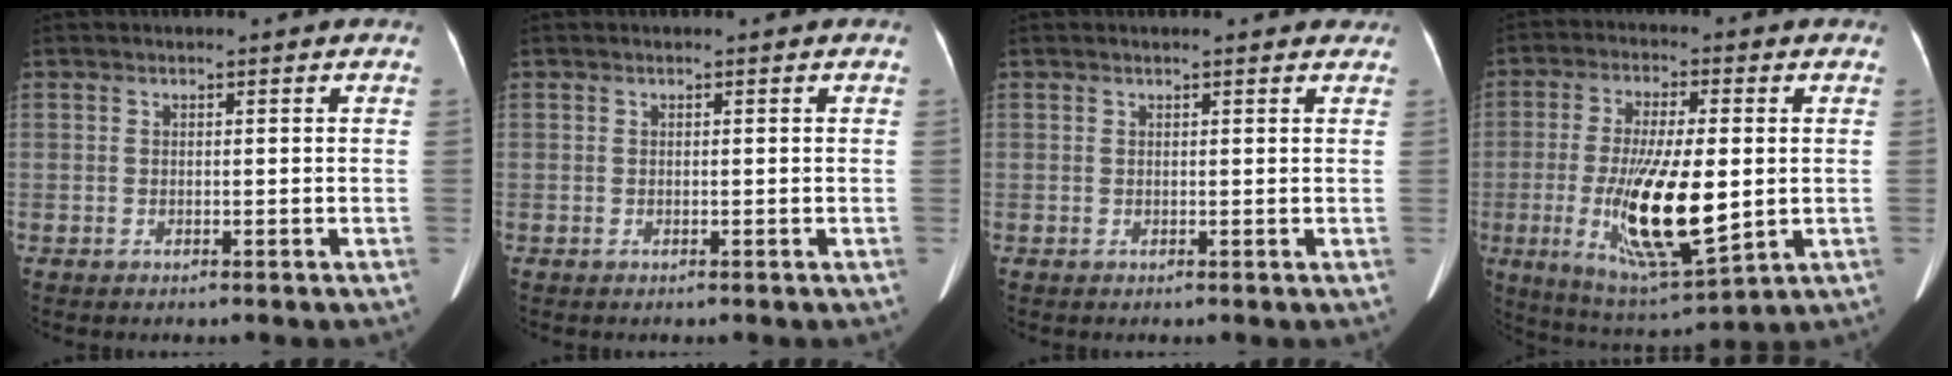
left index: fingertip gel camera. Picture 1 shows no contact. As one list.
[{"total": 0.0}, {"total": 4.0, "force": [3.6, 0.9, 1.7], "torque": [-0.021, 0.011, 0.032]}, {"total": 15.3, "force": [-1.8, 3.8, 14.8], "torque": [-0.279, -0.024, -0.020]}]